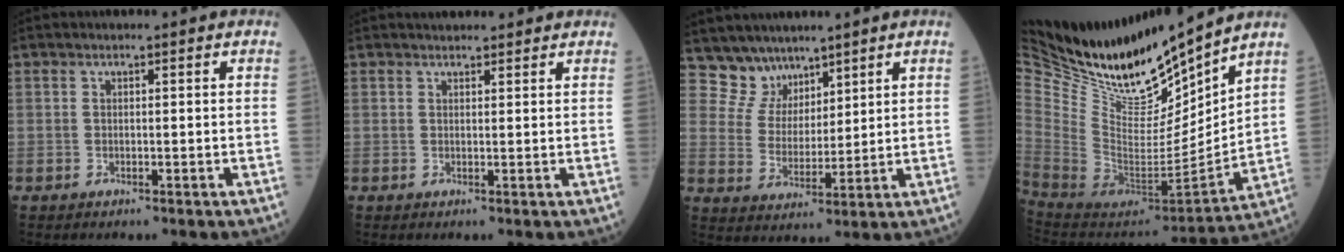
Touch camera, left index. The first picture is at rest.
{"total": 3.9, "force": [3.5, 1.1, 1.2], "torque": [-0.016, 0.024, 0.044]}
{"total": 5.9, "force": [4.9, 3.3, -0.5], "torque": [0.004, 0.003, 0.104]}
{"total": 18.9, "force": [17.6, 2.3, 6.5], "torque": [-0.146, -0.068, 0.328]}